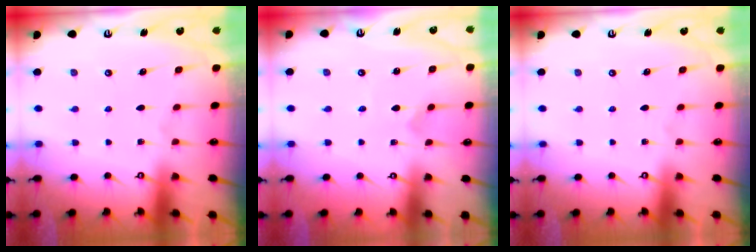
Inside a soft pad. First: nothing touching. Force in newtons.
{"total": 0.0}
{"total": 0.0}